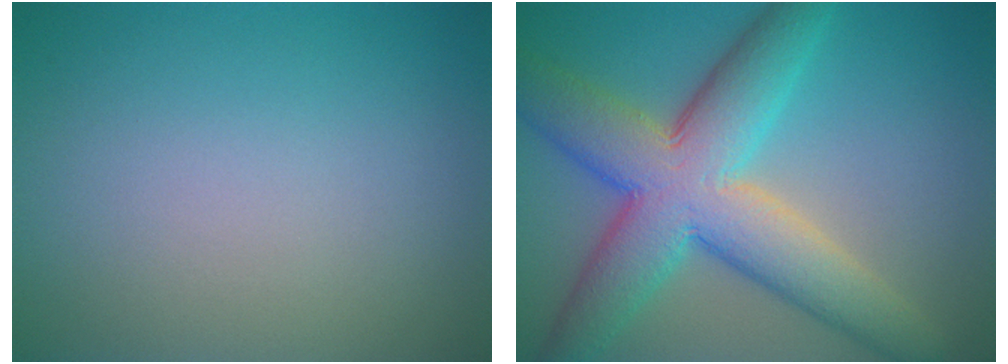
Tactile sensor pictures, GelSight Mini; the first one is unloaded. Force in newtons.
{"total": 10.4, "press": 10.4, "slide": 0.6}